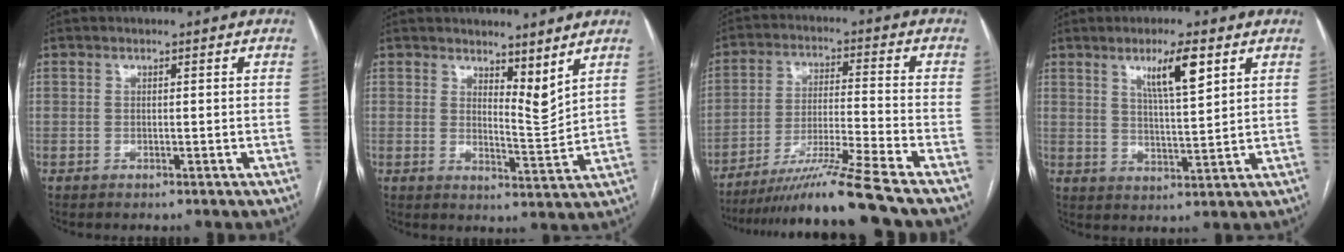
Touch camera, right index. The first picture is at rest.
{"total": 4.8, "force": [3.8, 1.1, 2.7], "torque": [-0.043, -0.018, 0.066]}
{"total": 13.4, "force": [-11.0, -3.0, 7.1], "torque": [-0.118, -0.025, -0.187]}
{"total": 7.1, "force": [3.7, 0.7, 6.0], "torque": [-0.105, -0.003, 0.066]}